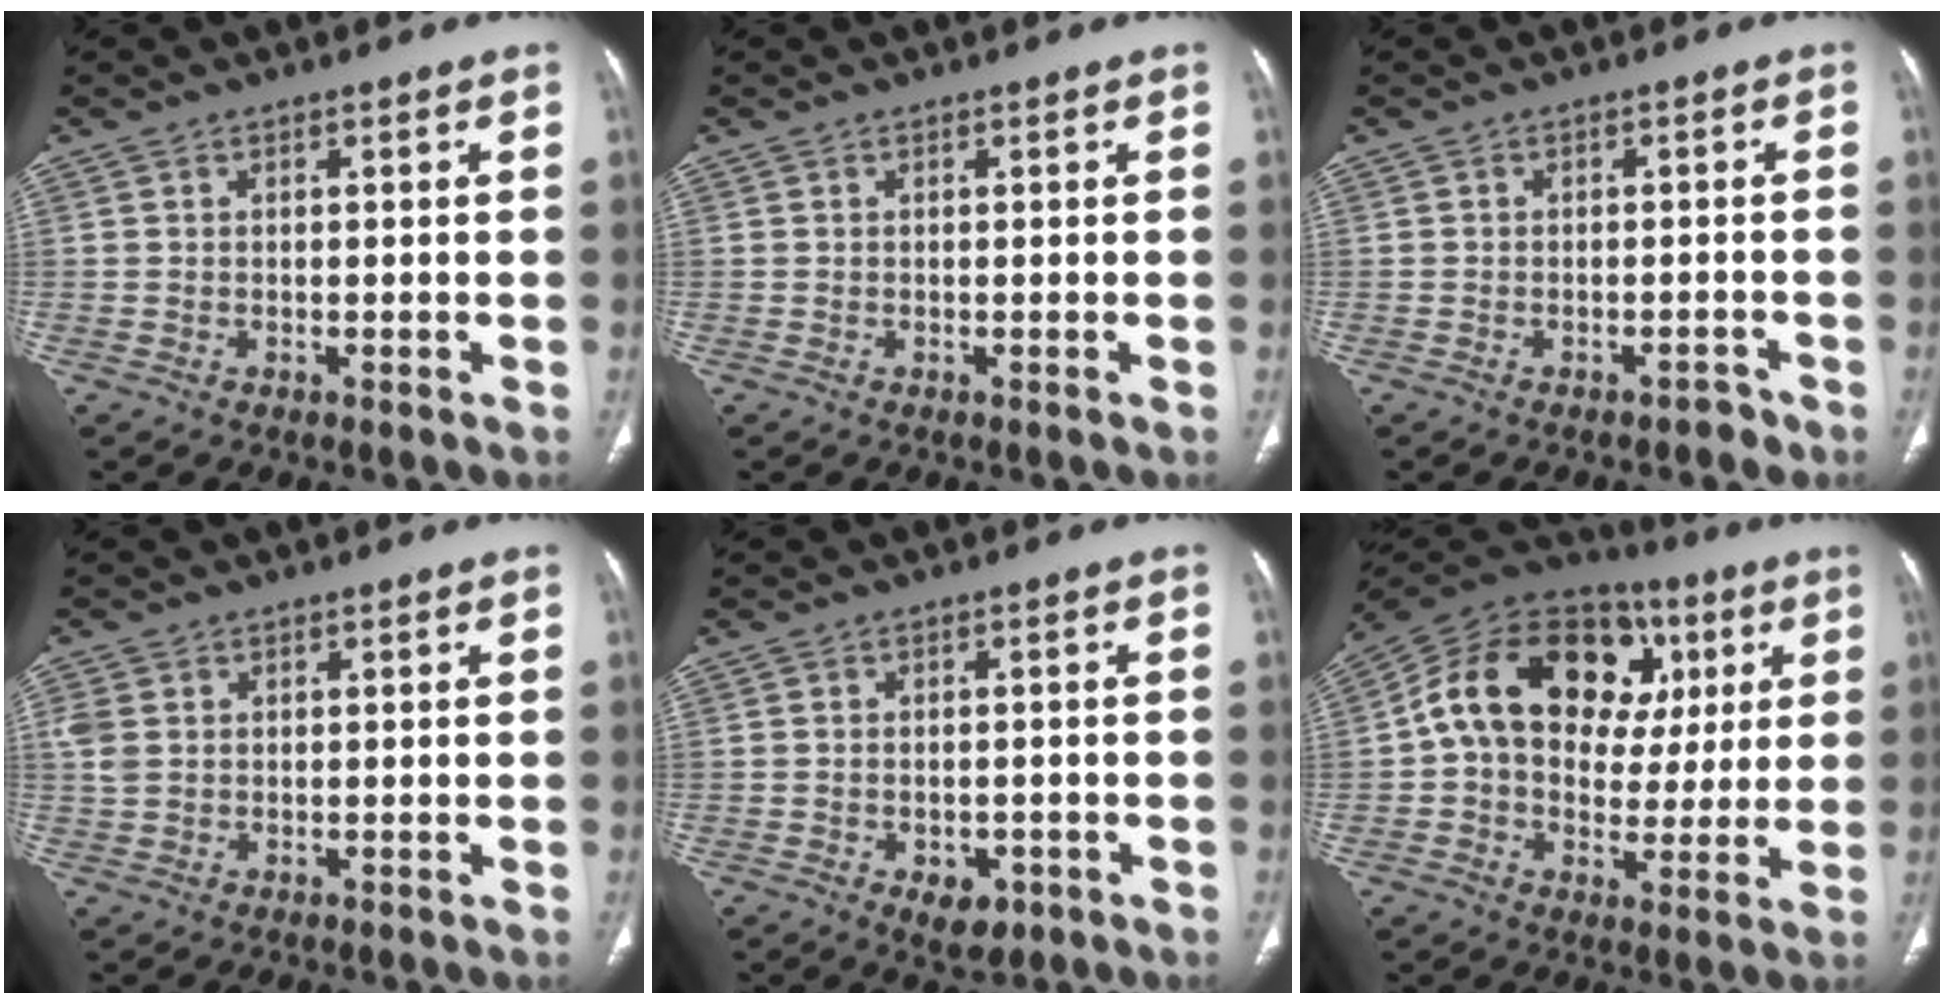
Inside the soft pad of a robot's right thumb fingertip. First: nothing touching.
{"total": 0.0}
{"total": 2.4, "force": [-1.9, 1.3, 0.5], "torque": [-0.005, 0.018, -0.024]}
{"total": 2.3, "force": [0.5, 1.9, 1.2], "torque": [-0.030, 0.002, 0.014]}
{"total": 4.6, "force": [-2.1, 2.9, 2.9], "torque": [-0.030, 0.007, -0.018]}
{"total": 22.9, "force": [5.1, 16.5, 15.0], "torque": [-0.215, 0.037, 0.076]}